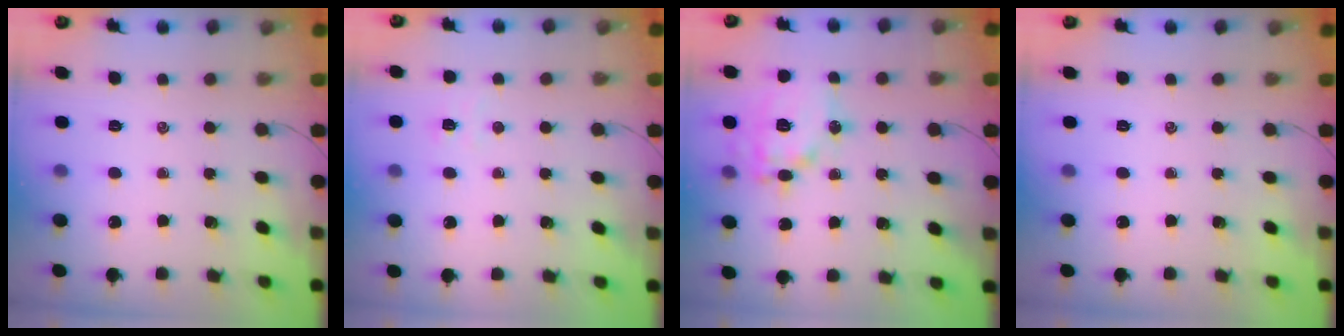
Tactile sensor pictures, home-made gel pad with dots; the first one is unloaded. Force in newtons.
{"total": 3.9, "press": 3.8, "slide": 0.8}
{"total": 14.7, "press": 14.7, "slide": 1.5}
{"total": 0.0}